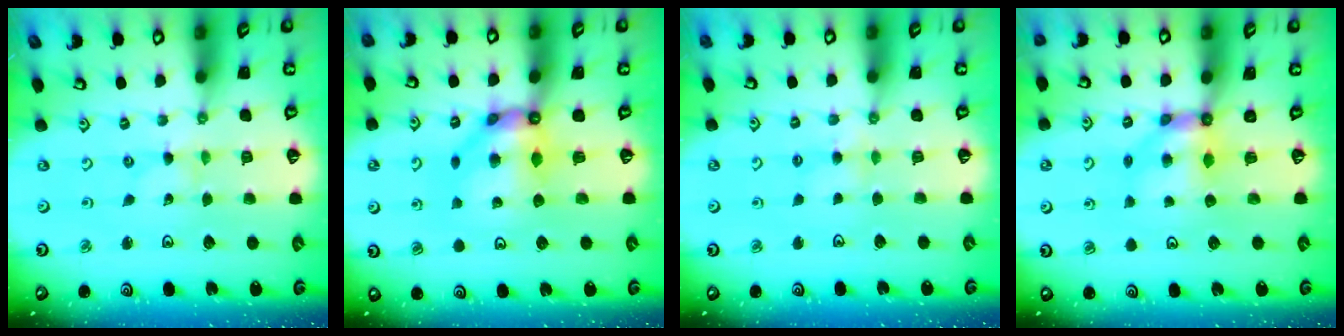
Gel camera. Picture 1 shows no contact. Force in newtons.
{"total": 9.6, "press": 9.5, "slide": 1.1}
{"total": 4.0, "press": 4.0, "slide": 0.5}
{"total": 6.0, "press": 6.0, "slide": 0.2}